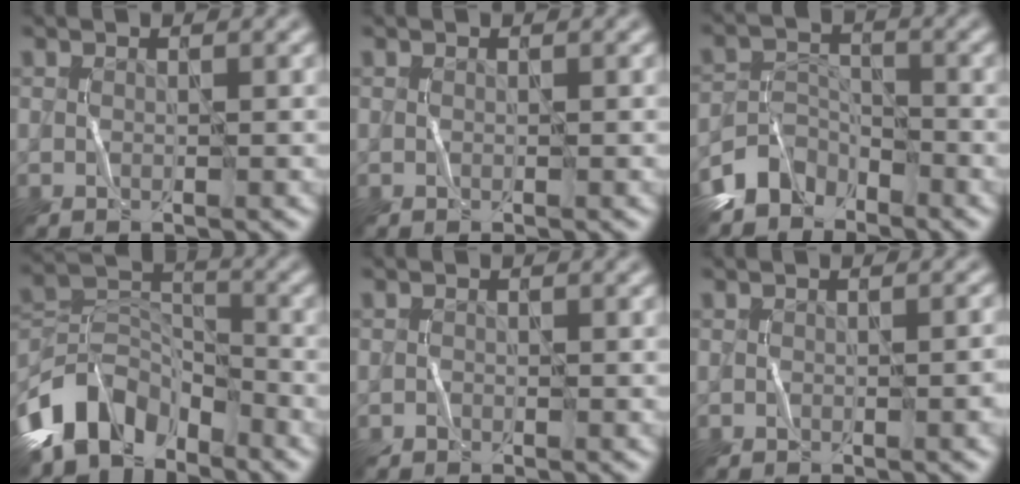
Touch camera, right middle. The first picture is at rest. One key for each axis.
{"total": 0.0}
{"total": 3.5, "fx": -3.0, "fy": 1.7, "fz": 0.1, "tx": -0.001, "ty": 0.010, "tz": -0.068}
{"total": 7.2, "fx": -5.4, "fy": 4.0, "fz": 2.6, "tx": -0.034, "ty": 0.005, "tz": -0.110}
{"total": 0.5, "fx": -0.4, "fy": 0.0, "fz": -0.3, "tx": 0.005, "ty": 0.008, "tz": -0.007}
{"total": 2.6, "fx": -1.1, "fy": 1.1, "fz": 2.1, "tx": -0.005, "ty": 0.018, "tz": -0.011}